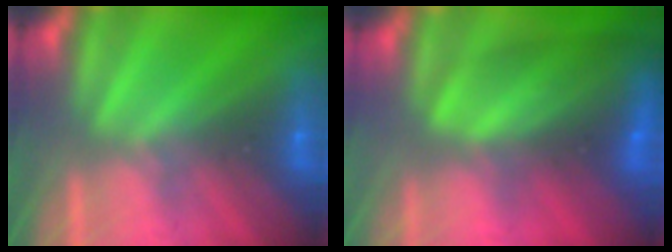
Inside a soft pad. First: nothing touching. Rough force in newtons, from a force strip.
{"total": 9.1}